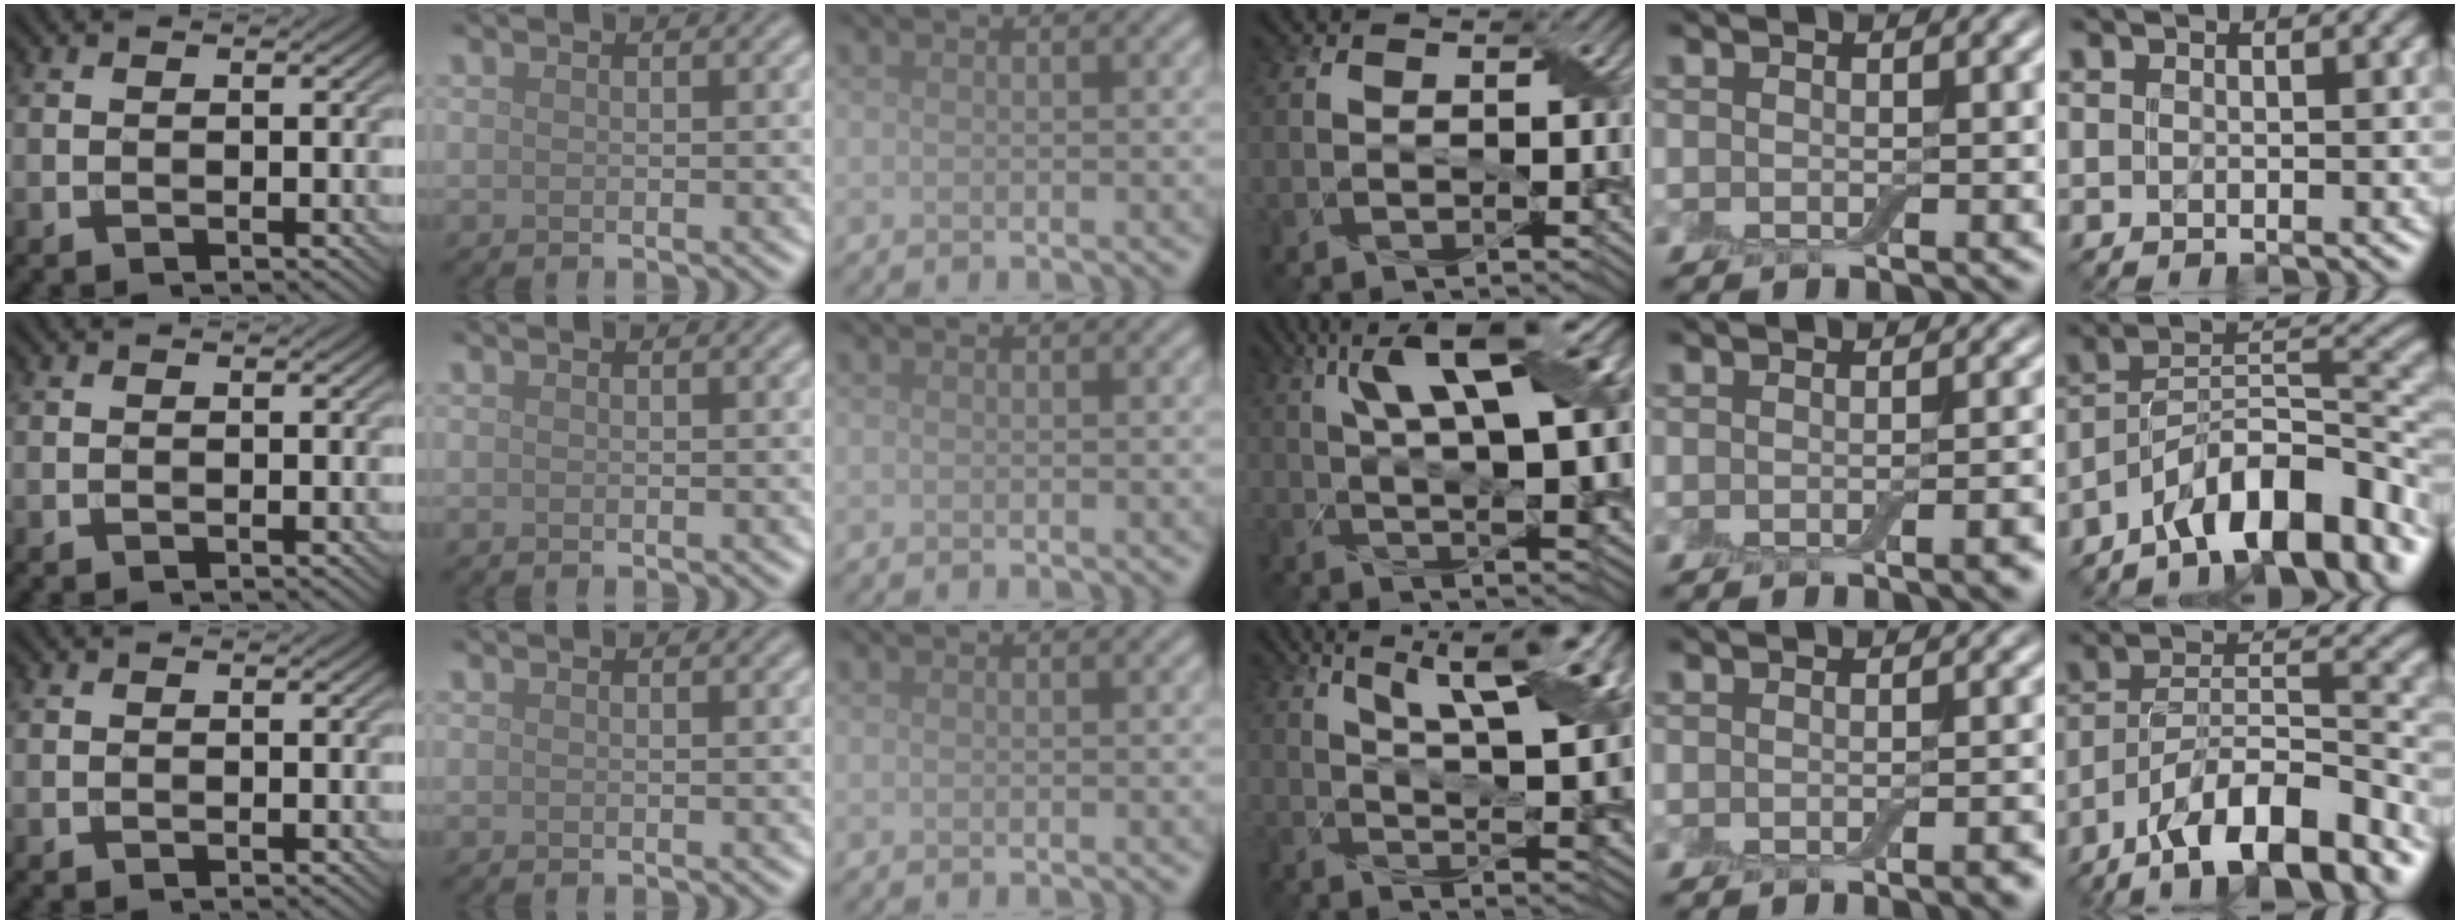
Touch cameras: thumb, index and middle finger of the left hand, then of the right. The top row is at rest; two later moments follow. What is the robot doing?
{"motion": "wrap", "object": "adhesive wrap"}